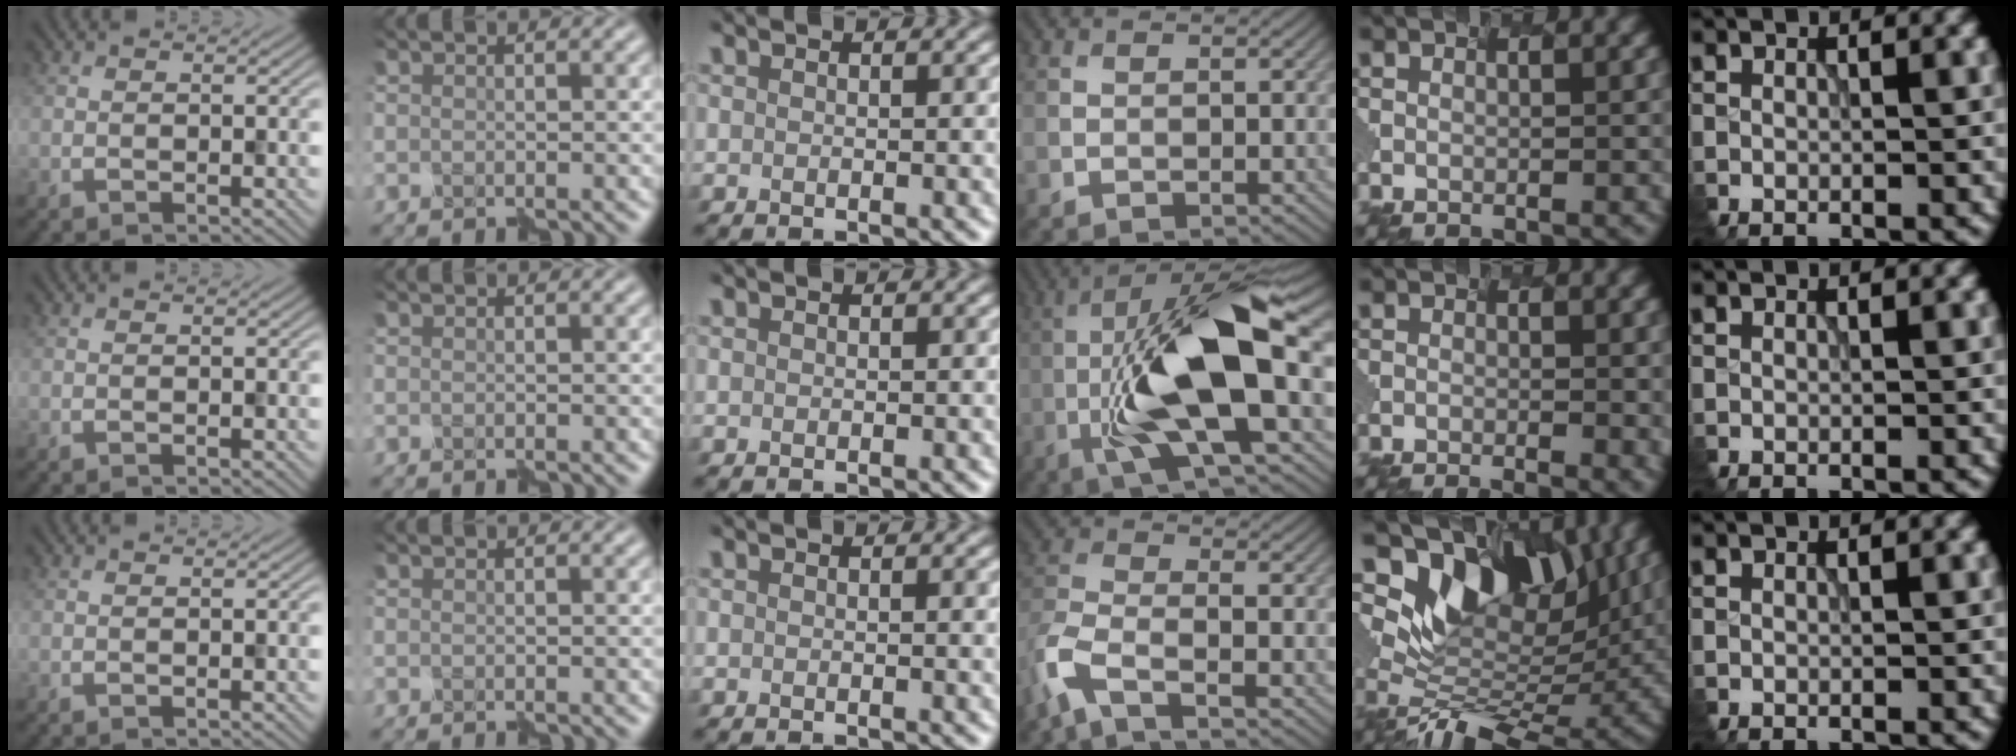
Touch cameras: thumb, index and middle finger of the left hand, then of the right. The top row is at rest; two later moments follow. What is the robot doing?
{"motion": "assemble", "object": "spray bottle"}